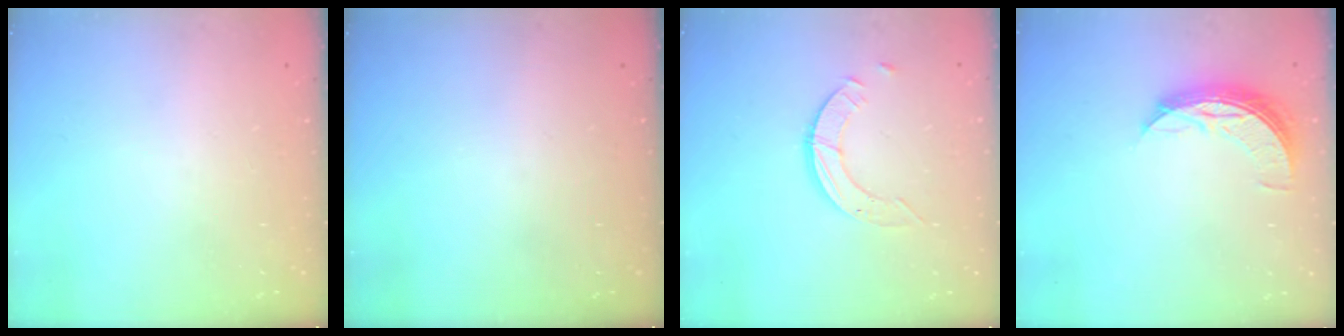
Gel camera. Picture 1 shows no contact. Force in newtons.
{"total": 0.0}
{"total": 3.5, "press": 3.5, "slide": 0.2}
{"total": 7.9, "press": 7.9, "slide": 0.4}